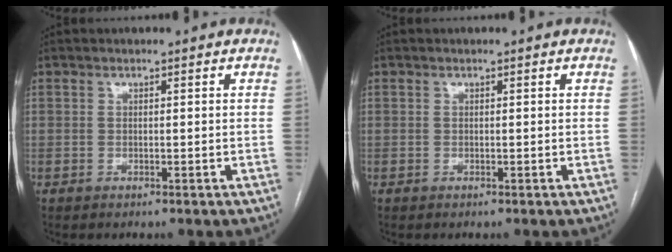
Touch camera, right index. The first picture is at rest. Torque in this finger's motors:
{"motor_torque": [0.04, 0.02, 0.00, 0.00]}